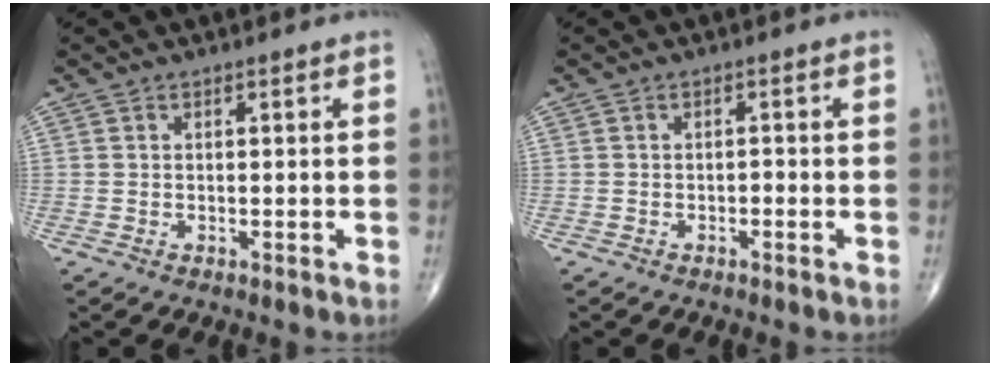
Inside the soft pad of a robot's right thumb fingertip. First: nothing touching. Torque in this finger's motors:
{"motor_torque": [-0.42, -0.25, 0.03, 0.10, 0.02]}